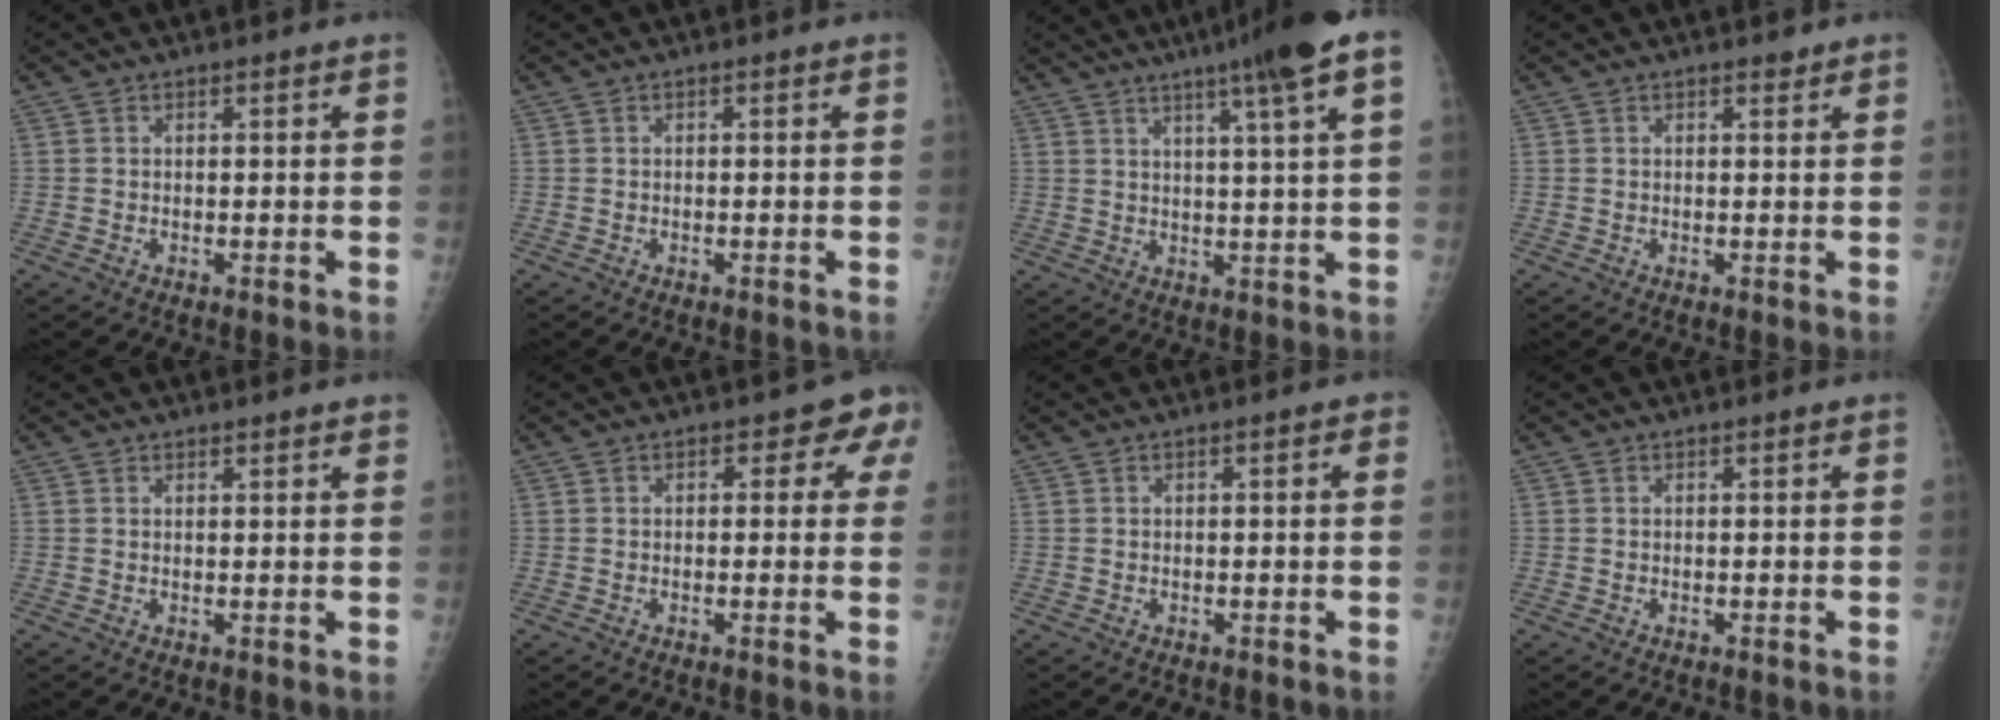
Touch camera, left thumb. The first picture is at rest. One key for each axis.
{"total": 0.0}
{"total": 11.7, "fx": 6.5, "fy": -0.3, "fz": 9.7, "tx": -0.143, "ty": -0.005, "tz": 0.088}
{"total": 1.0, "fx": 0.9, "fy": 0.3, "fz": 0.3, "tx": -0.004, "ty": -0.007, "tz": 0.012}
{"total": 1.7, "fx": 1.6, "fy": 0.4, "fz": 0.4, "tx": 0.005, "ty": -0.003, "tz": 0.020}
{"total": 3.9, "fx": 1.5, "fy": 2.5, "fz": 2.5, "tx": 0.011, "ty": 0.002, "tz": 0.004}
{"total": 1.0, "fx": 0.3, "fy": 0.4, "fz": 0.9, "tx": -0.011, "ty": 0.003, "tz": 0.002}
{"total": 0.0}